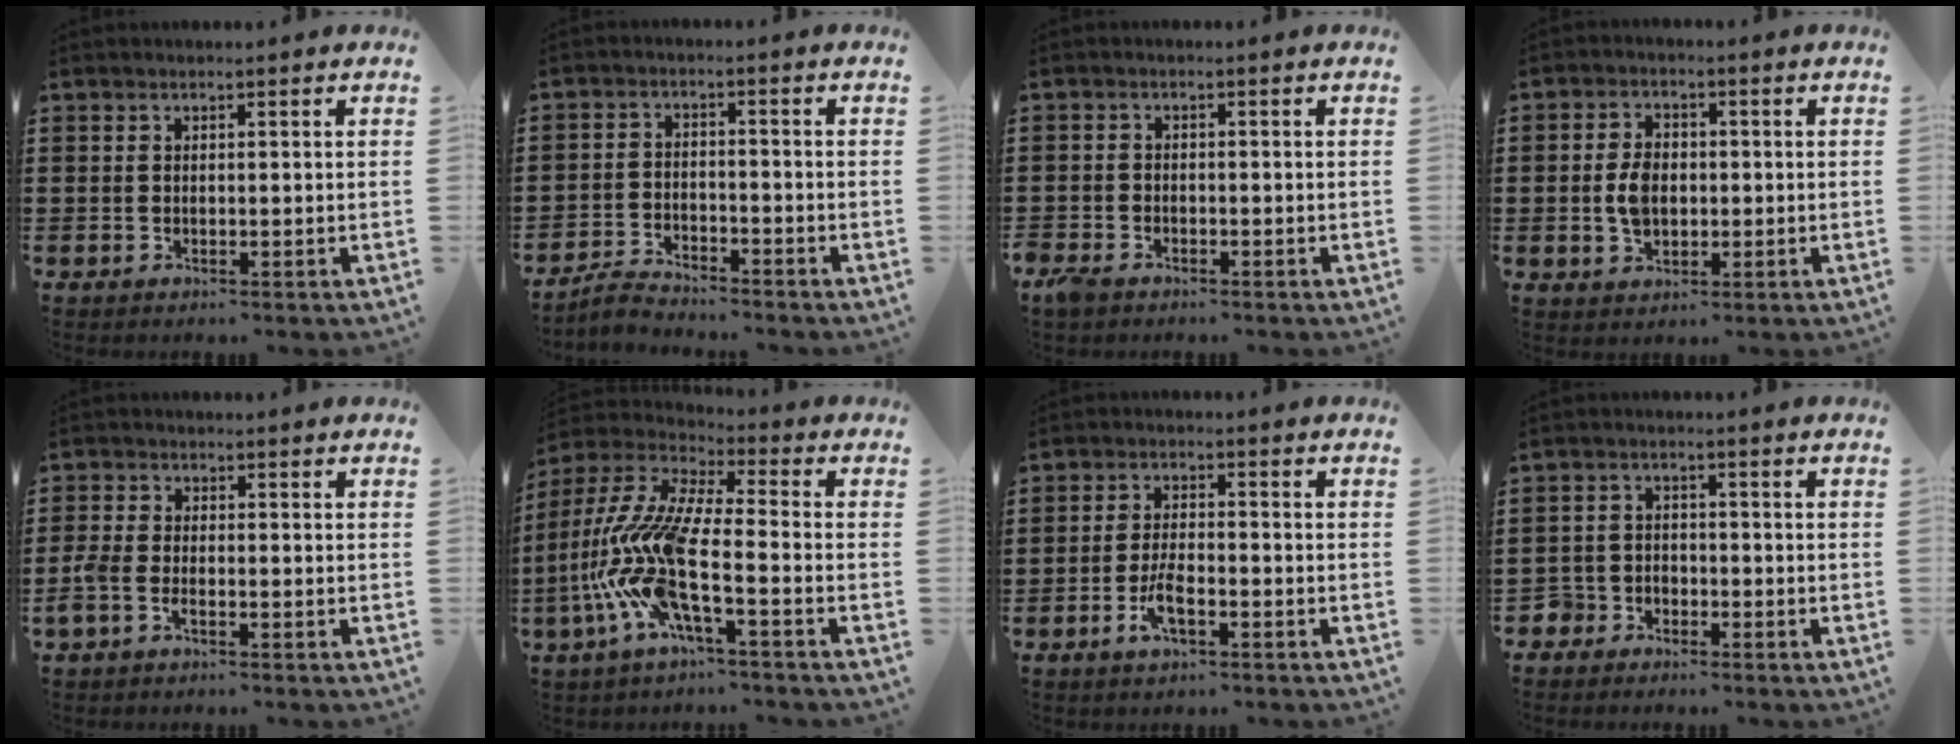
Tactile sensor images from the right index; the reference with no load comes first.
{"total": 3.3, "force": [-3.2, 0.4, 0.1], "torque": [-0.015, 0.006, -0.071]}
{"total": 1.9, "force": [-1.6, 0.8, 0.5], "torque": [-0.020, 0.002, -0.036]}
{"total": 4.7, "force": [-0.3, 3.1, 3.6], "torque": [-0.087, 0.002, -0.010]}
{"total": 2.4, "force": [-1.4, 0.9, 1.8], "torque": [-0.045, -0.002, -0.030]}
{"total": 12.4, "force": [-5.8, 3.1, 10.5], "torque": [-0.261, -0.030, -0.130]}
{"total": 4.4, "force": [-2.1, 1.3, 3.6], "torque": [-0.082, -0.003, -0.044]}
{"total": 2.9, "force": [-2.3, 1.7, 0.0], "torque": [-0.019, 0.000, -0.054]}